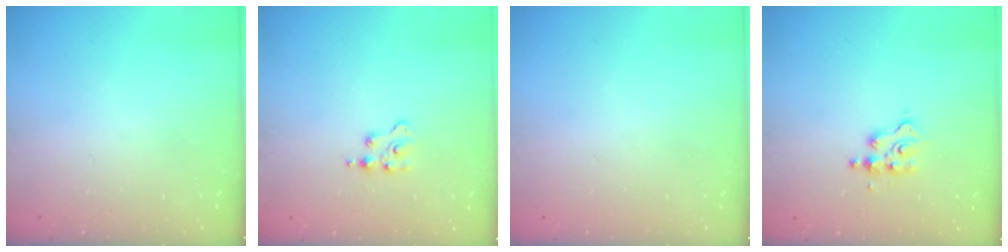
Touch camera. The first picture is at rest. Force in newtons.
{"total": 2.3, "press": 2.3, "slide": 0.3}
{"total": 0.8, "press": 0.7, "slide": 0.3}
{"total": 3.7, "press": 3.6, "slide": 0.4}